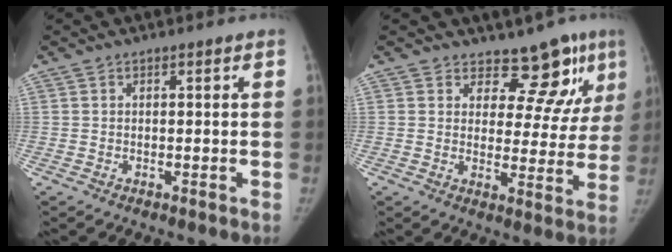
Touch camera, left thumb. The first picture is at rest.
{"total": 10.3, "force": [8.1, 5.3, 3.5], "torque": [0.004, -0.055, 0.090]}